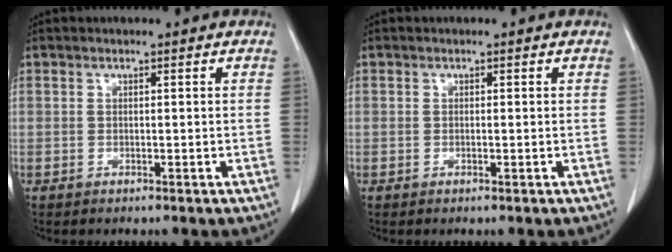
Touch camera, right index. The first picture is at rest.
{"total": 0.0}